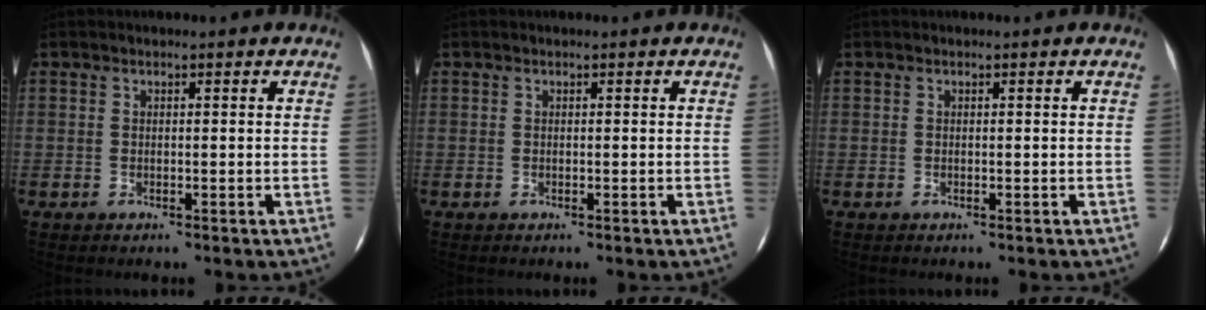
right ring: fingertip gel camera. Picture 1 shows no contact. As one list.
[{"total": 0.0}, {"total": 0.0}]